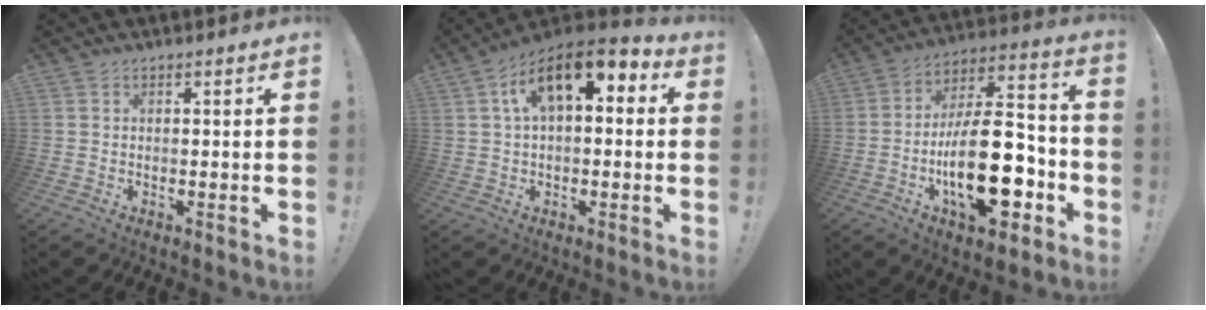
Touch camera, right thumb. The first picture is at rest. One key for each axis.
{"total": 12.8, "fx": 4.8, "fy": 6.3, "fz": 10.0, "tx": -0.178, "ty": -0.007, "tz": 0.087}
{"total": 24.5, "fx": -6.7, "fy": 10.7, "fz": 21.0, "tx": -0.369, "ty": 0.036, "tz": -0.101}